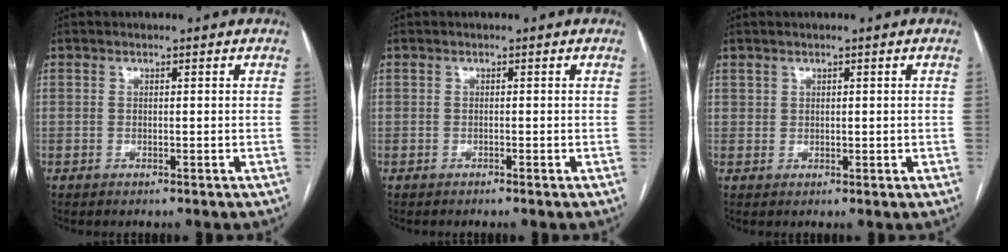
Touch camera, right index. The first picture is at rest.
{"total": 0.0}
{"total": 1.2, "force": [0.7, 0.9, 0.3], "torque": [0.002, -0.001, 0.011]}